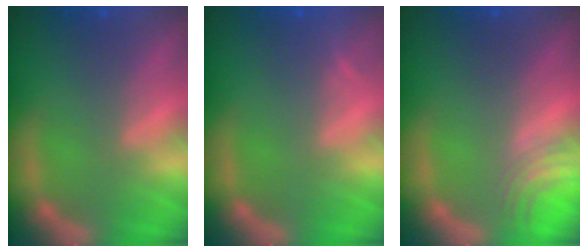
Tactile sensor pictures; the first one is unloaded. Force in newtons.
{"total": 0.9}
{"total": 3.0}